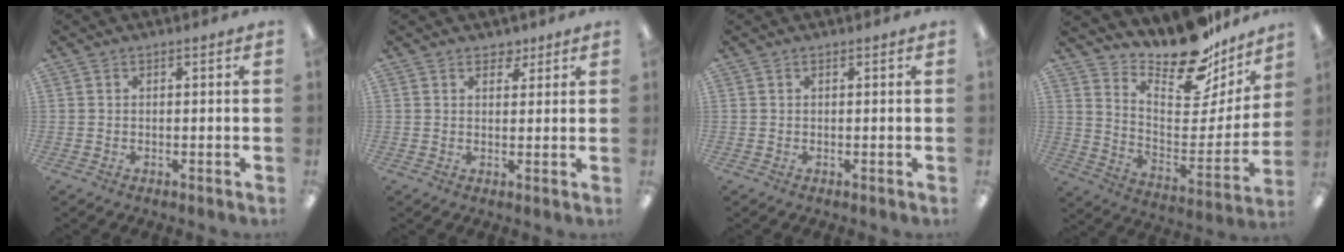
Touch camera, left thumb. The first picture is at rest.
{"total": 2.9, "force": [2.2, 1.7, 0.9], "torque": [0.003, -0.008, 0.035]}
{"total": 0.0}
{"total": 18.6, "force": [16.8, 5.3, 6.0], "torque": [-0.090, -0.148, 0.286]}